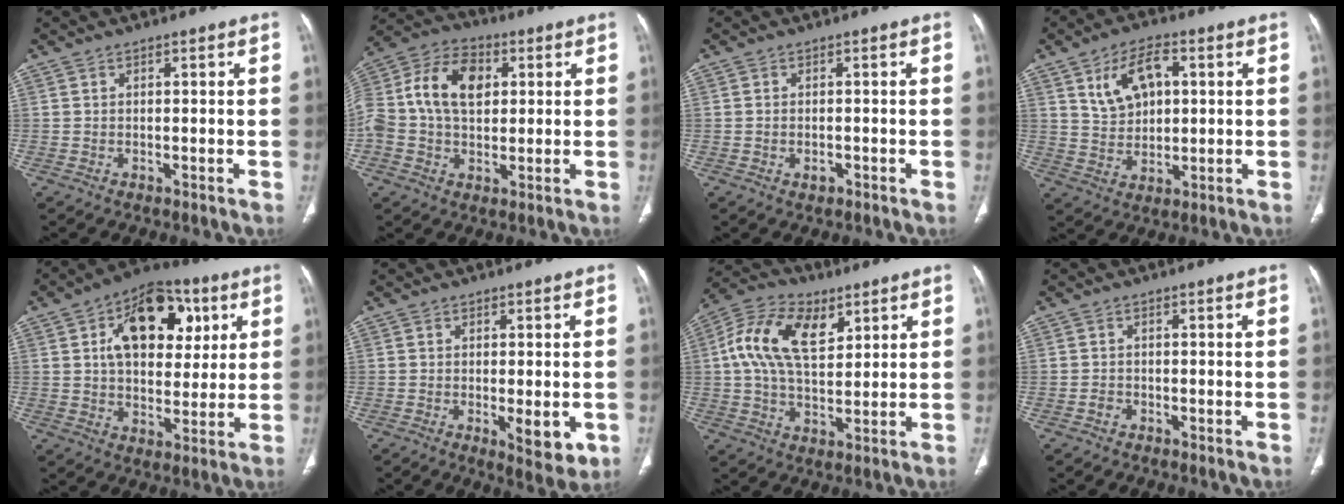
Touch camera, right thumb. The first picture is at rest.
{"total": 15.6, "force": [2.4, 10.8, 11.1], "torque": [-0.212, 0.021, 0.035]}
{"total": 1.2, "force": [-0.5, 0.8, 0.7], "torque": [-0.009, 0.006, -0.006]}
{"total": 9.2, "force": [3.1, 5.7, 6.6], "torque": [-0.098, -0.003, 0.060]}
{"total": 18.0, "force": [6.0, 11.3, 12.7], "torque": [-0.144, 0.000, 0.091]}
{"total": 6.3, "force": [-1.3, 2.3, 5.7], "torque": [-0.075, -0.016, -0.012]}
{"total": 14.4, "force": [4.9, 8.3, 10.6], "torque": [-0.185, 0.001, 0.086]}
{"total": 1.1, "force": [-0.5, 0.9, 0.5], "torque": [-0.006, 0.002, -0.011]}